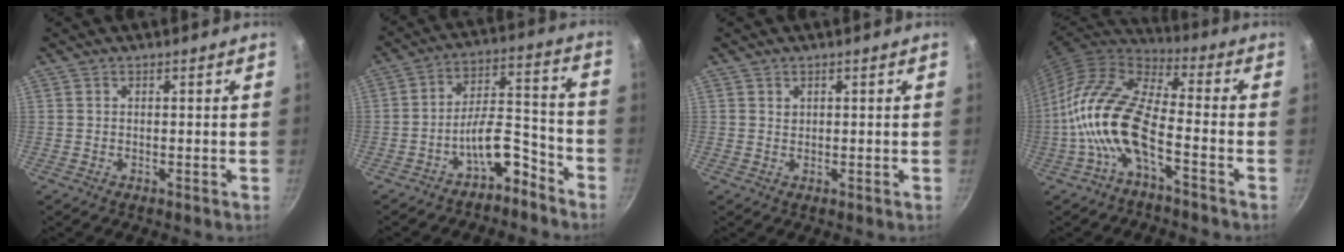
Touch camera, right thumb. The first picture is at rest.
{"total": 9.8, "force": [-6.6, 4.4, 5.7], "torque": [-0.065, 0.092, -0.102]}
{"total": 0.8, "force": [0.4, 0.6, 0.2], "torque": [-0.001, -0.001, 0.007]}
{"total": 15.3, "force": [-5.2, 6.6, 12.8], "torque": [-0.252, 0.046, -0.115]}